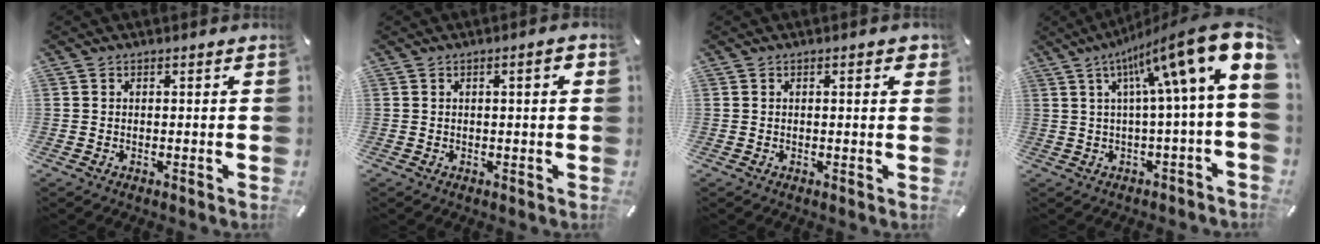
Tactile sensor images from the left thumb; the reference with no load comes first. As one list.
[{"total": 2.7, "force": [0.6, 0.4, 2.6], "torque": [-0.042, 0.002, 0.006]}, {"total": 2.1, "force": [0.6, 0.6, 1.9], "torque": [-0.023, -0.002, 0.005]}, {"total": 18.1, "force": [7.9, 1.9, 16.1], "torque": [-0.254, -0.068, 0.117]}]